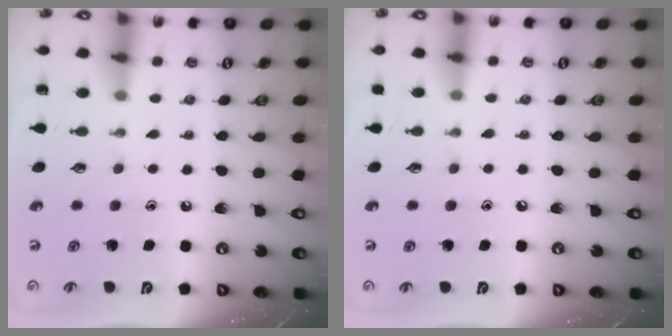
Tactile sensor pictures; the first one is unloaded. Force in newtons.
{"total": 3.9, "press": 3.9, "slide": 0.5}